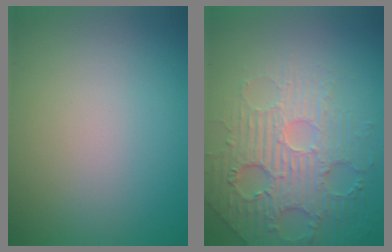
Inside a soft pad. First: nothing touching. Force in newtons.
{"total": 4.8, "press": 4.3, "slide": 2.2}